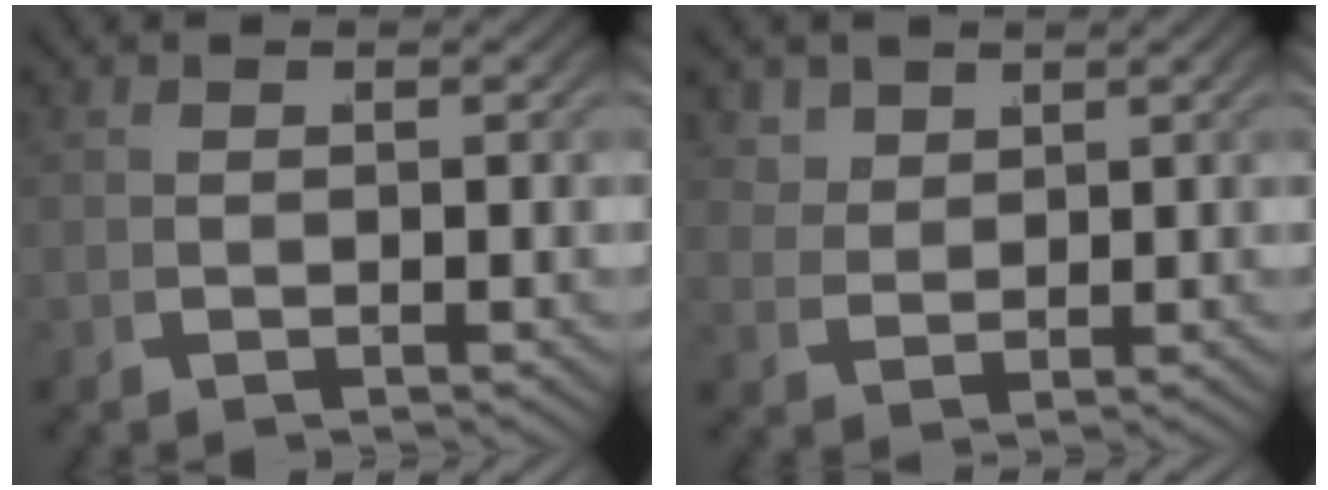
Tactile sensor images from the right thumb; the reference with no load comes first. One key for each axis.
{"total": 2.6, "fx": 1.8, "fy": 1.3, "fz": 1.3, "tx": -0.025, "ty": -0.005, "tz": 0.043}